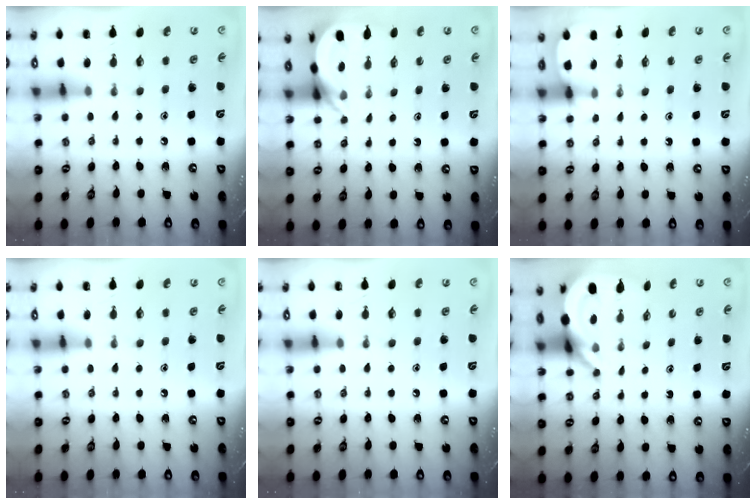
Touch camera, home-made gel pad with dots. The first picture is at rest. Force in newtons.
{"total": 4.7, "press": 4.7, "slide": 0.3}
{"total": 1.9, "press": 1.9, "slide": 0.2}
{"total": 0.0}
{"total": 0.0}
{"total": 5.2, "press": 5.1, "slide": 0.5}